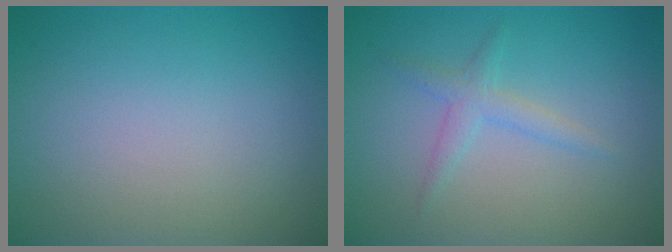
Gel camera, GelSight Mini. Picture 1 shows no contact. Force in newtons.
{"total": 1.8, "press": 1.8, "slide": 0.0}